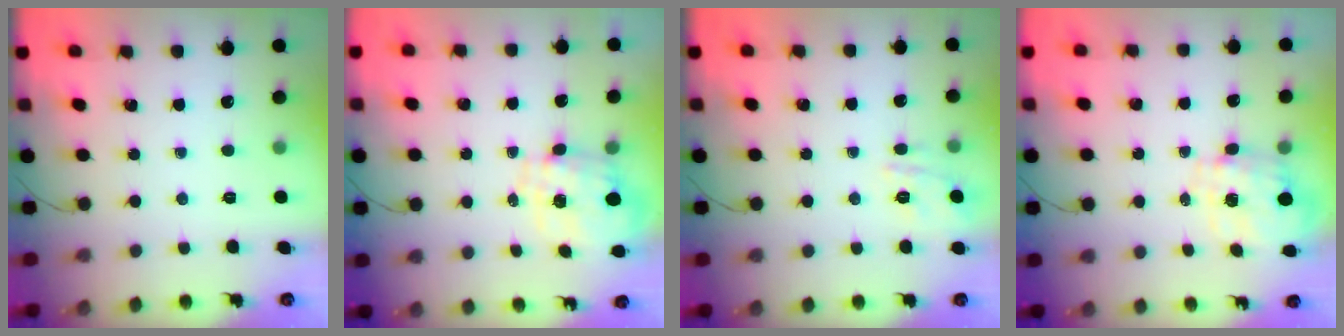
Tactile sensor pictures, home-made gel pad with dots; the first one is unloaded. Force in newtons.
{"total": 1.5, "press": 1.5, "slide": 0.4}
{"total": 2.9, "press": 2.7, "slide": 1.2}
{"total": 4.0, "press": 3.9, "slide": 0.9}